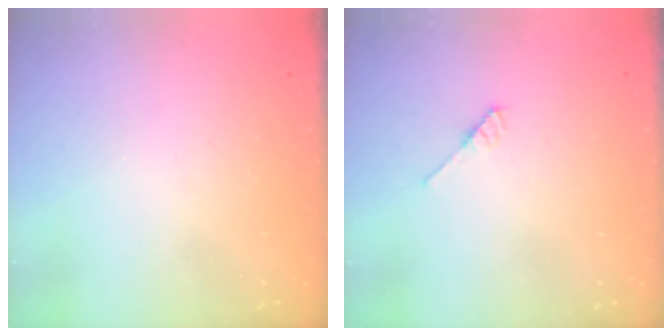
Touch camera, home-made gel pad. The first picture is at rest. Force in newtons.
{"total": 3.7, "press": 3.7, "slide": 0.3}